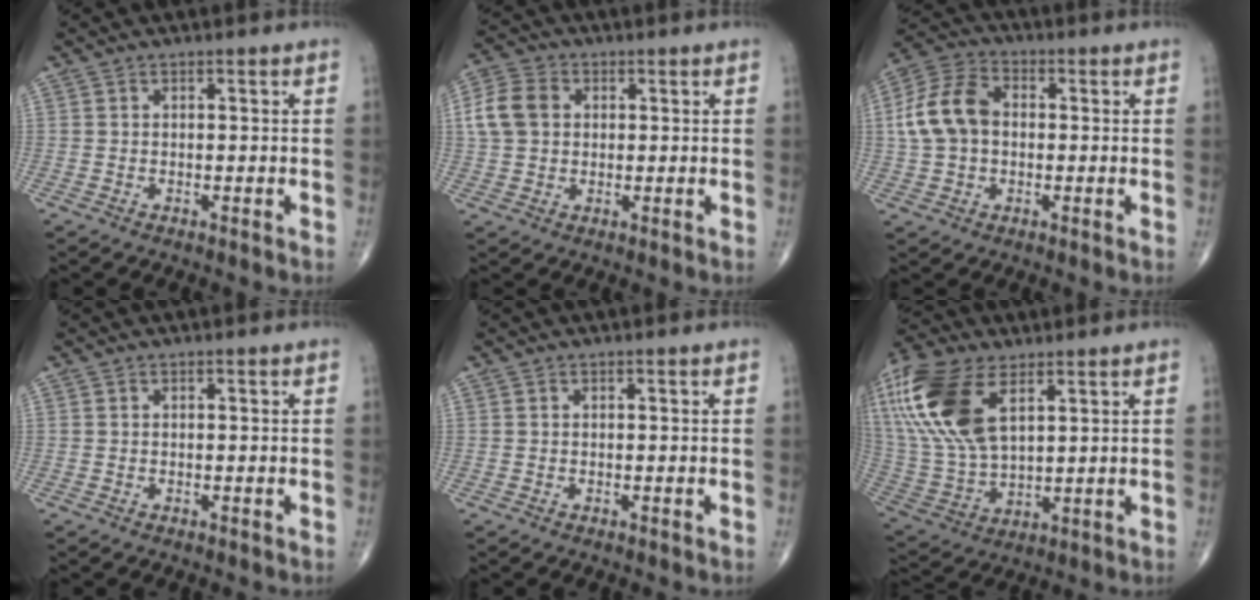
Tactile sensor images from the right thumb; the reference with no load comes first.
{"total": 7.9, "force": [1.4, 6.2, 4.8], "torque": [-0.093, 0.012, 0.022]}
{"total": 11.2, "force": [0.5, 8.0, 7.9], "torque": [-0.154, 0.029, 0.003]}
{"total": 0.0}
{"total": 0.0}
{"total": 20.3, "force": [8.6, 10.3, 15.3], "torque": [-0.336, -0.014, 0.168]}